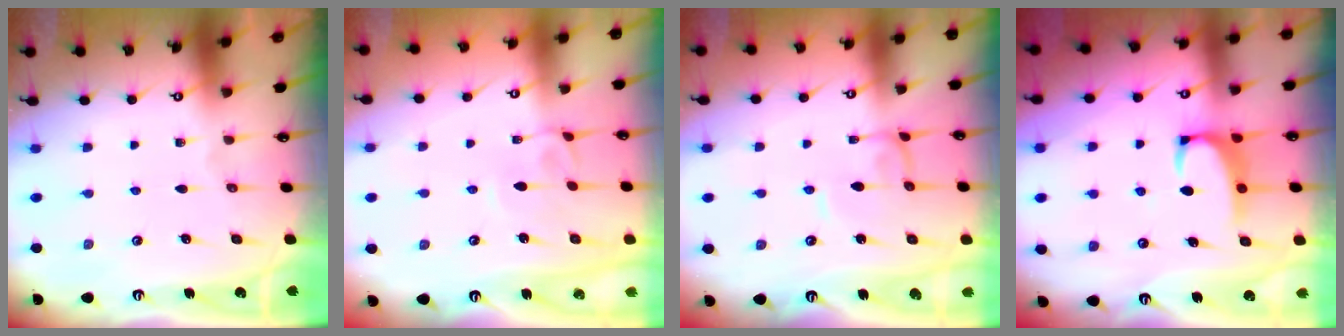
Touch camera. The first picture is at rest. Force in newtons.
{"total": 3.9, "press": 3.9, "slide": 0.2}
{"total": 1.8, "press": 1.8, "slide": 0.2}
{"total": 2.5, "press": 2.4, "slide": 0.7}